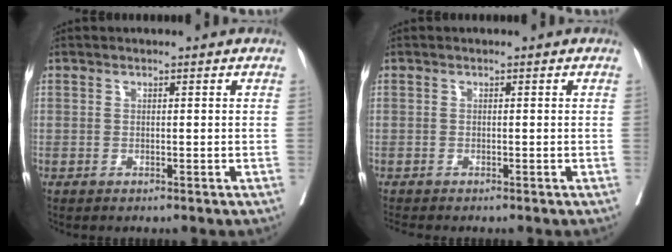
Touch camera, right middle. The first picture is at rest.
{"total": 1.2, "force": [-1.2, -0.1, 0.3], "torque": [-0.007, -0.003, -0.022]}